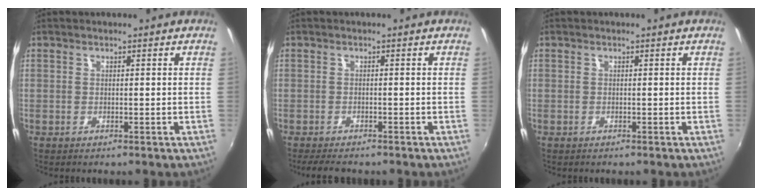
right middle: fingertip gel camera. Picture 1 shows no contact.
{"total": 5.0, "force": [-4.2, 1.2, 2.3], "torque": [-0.052, -0.019, -0.070]}
{"total": 0.0}